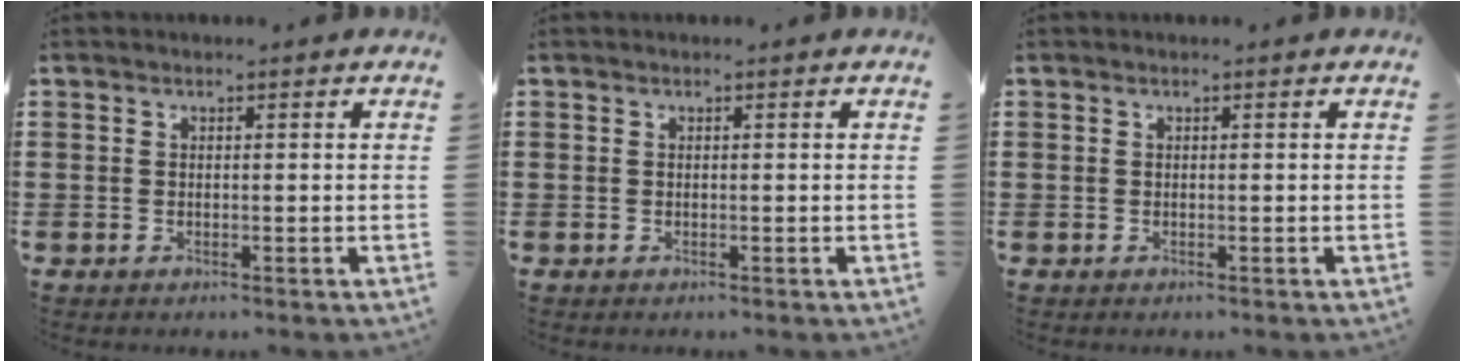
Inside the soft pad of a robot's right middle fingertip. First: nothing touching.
{"total": 0.0}
{"total": 0.0}